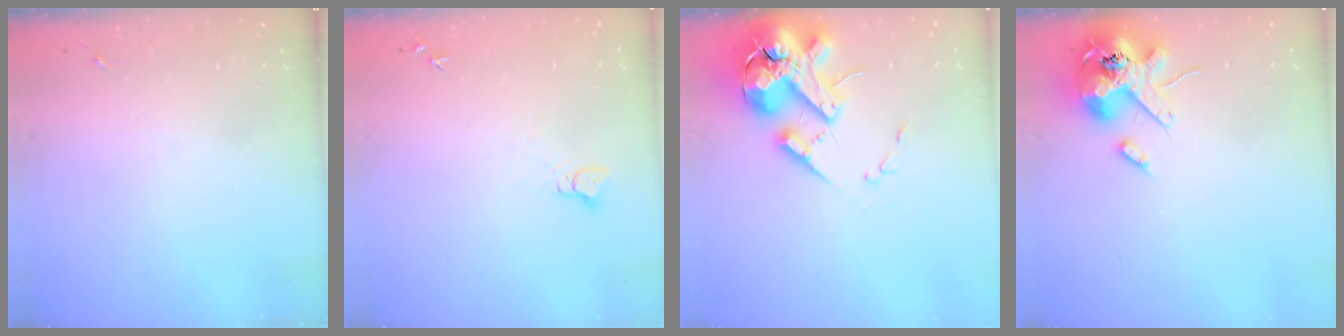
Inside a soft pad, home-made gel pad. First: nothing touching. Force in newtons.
{"total": 3.8, "press": 3.8, "slide": 0.4}
{"total": 18.6, "press": 18.4, "slide": 3.1}
{"total": 15.3, "press": 15.1, "slide": 2.5}